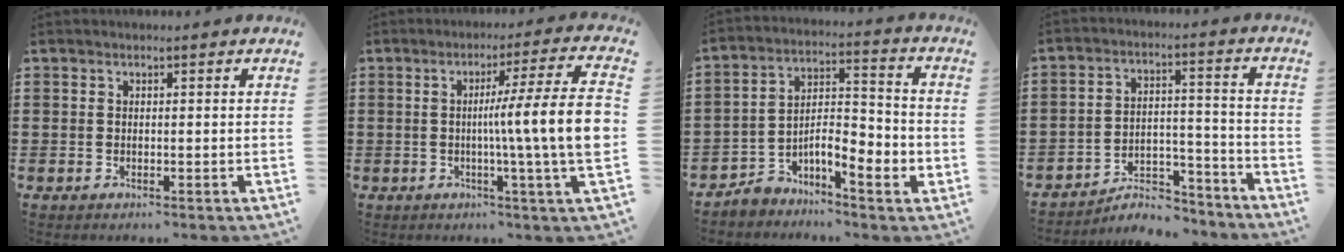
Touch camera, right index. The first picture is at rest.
{"total": 12.2, "force": [-0.2, -0.2, 12.2], "torque": [-0.194, -0.017, -0.014]}
{"total": 5.7, "force": [-3.6, 2.2, 3.9], "torque": [-0.070, -0.003, -0.068]}
{"total": 6.7, "force": [-6.1, 1.8, 2.1], "torque": [-0.028, 0.022, -0.115]}